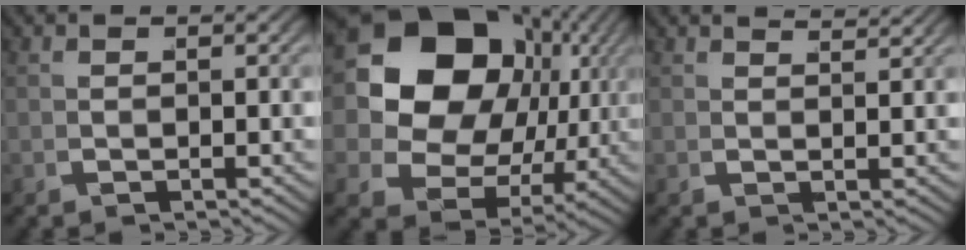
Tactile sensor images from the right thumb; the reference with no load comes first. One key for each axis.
{"total": 19.7, "fx": 2.9, "fy": 14.4, "fz": 13.1, "tx": -0.258, "ty": -0.020, "tz": 0.046}
{"total": 2.5, "fx": 2.4, "fy": -0.6, "fz": 0.1, "tx": 0.006, "ty": 0.013, "tz": 0.035}